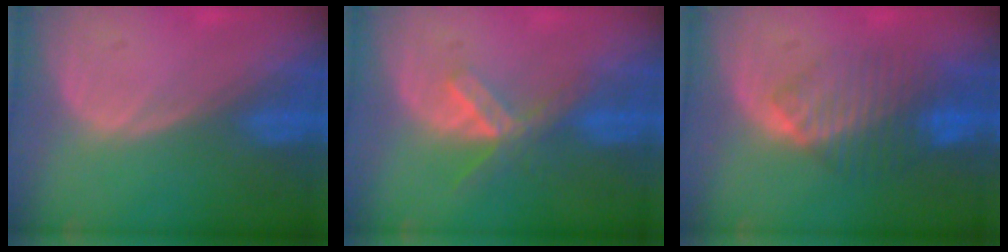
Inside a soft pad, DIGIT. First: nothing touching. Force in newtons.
{"total": 5.2, "press": 5.0, "slide": 1.7}
{"total": 7.9, "press": 7.3, "slide": 2.9}